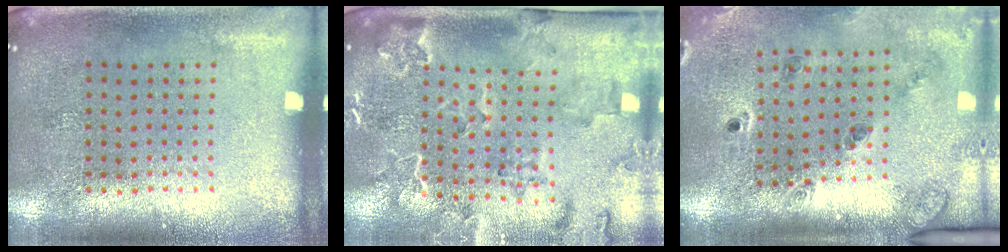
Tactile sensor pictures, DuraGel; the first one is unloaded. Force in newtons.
{"total": 2.3, "press": 2.2, "slide": 0.5}
{"total": 1.7, "press": 1.6, "slide": 0.5}